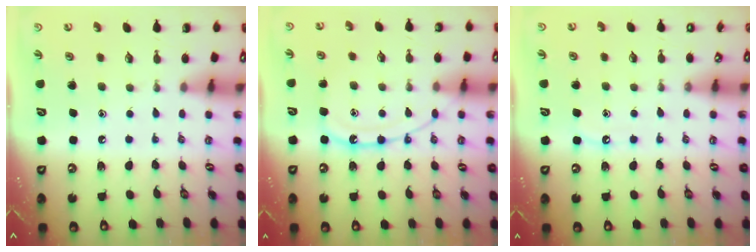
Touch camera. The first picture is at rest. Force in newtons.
{"total": 12.3, "press": 12.2, "slide": 1.3}
{"total": 4.3, "press": 4.3, "slide": 0.4}